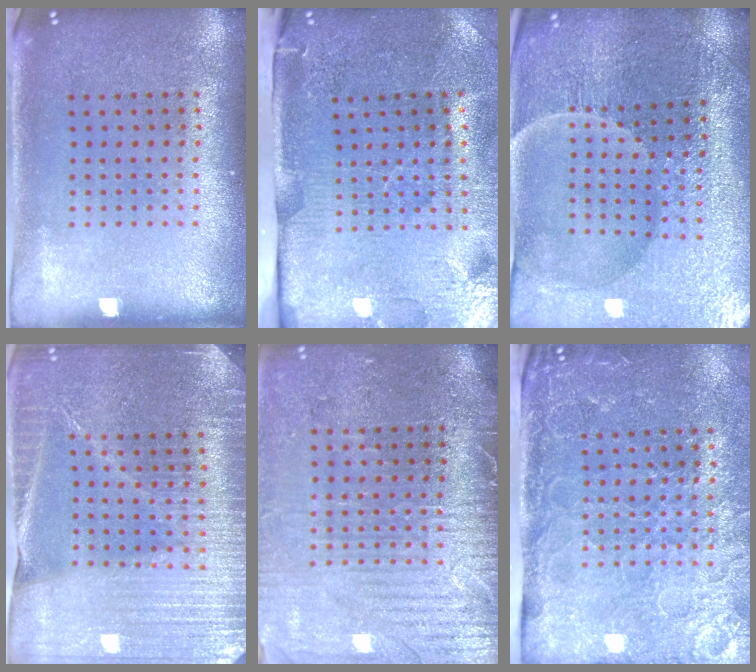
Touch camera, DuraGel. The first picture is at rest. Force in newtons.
{"total": 4.5, "press": 3.7, "slide": 2.5}
{"total": 4.1, "press": 4.0, "slide": 0.5}
{"total": 4.3, "press": 4.0, "slide": 1.6}
{"total": 3.6, "press": 3.4, "slide": 1.4}
{"total": 4.3, "press": 3.6, "slide": 2.3}